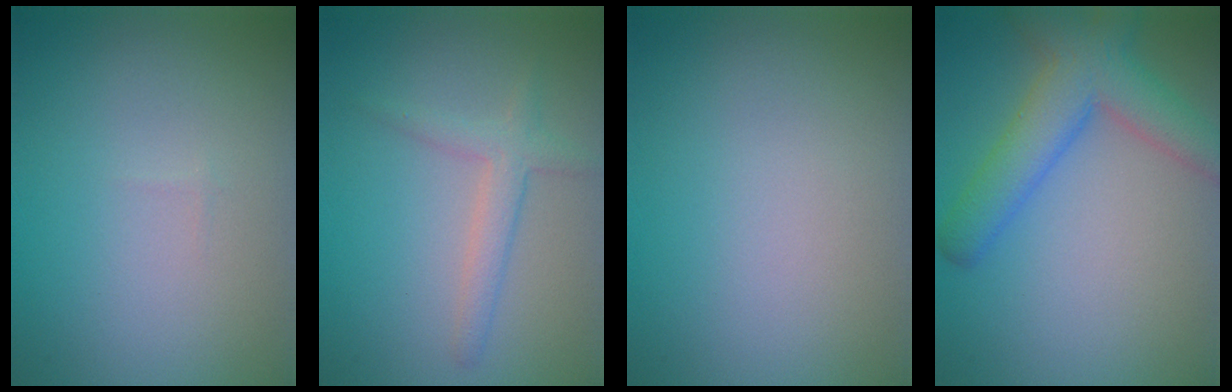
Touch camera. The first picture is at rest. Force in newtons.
{"total": 1.7, "press": 1.7, "slide": 0.2}
{"total": 0.0}
{"total": 4.5, "press": 4.5, "slide": 0.3}